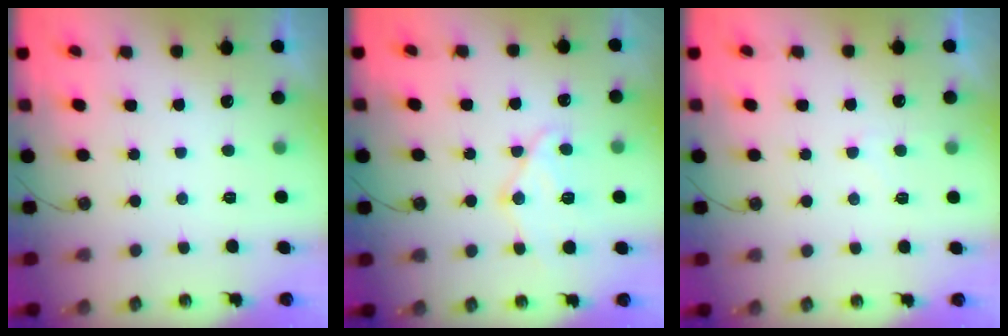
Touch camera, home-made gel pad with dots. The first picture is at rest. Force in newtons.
{"total": 12.0, "press": 11.9, "slide": 1.3}
{"total": 5.2, "press": 5.1, "slide": 0.7}